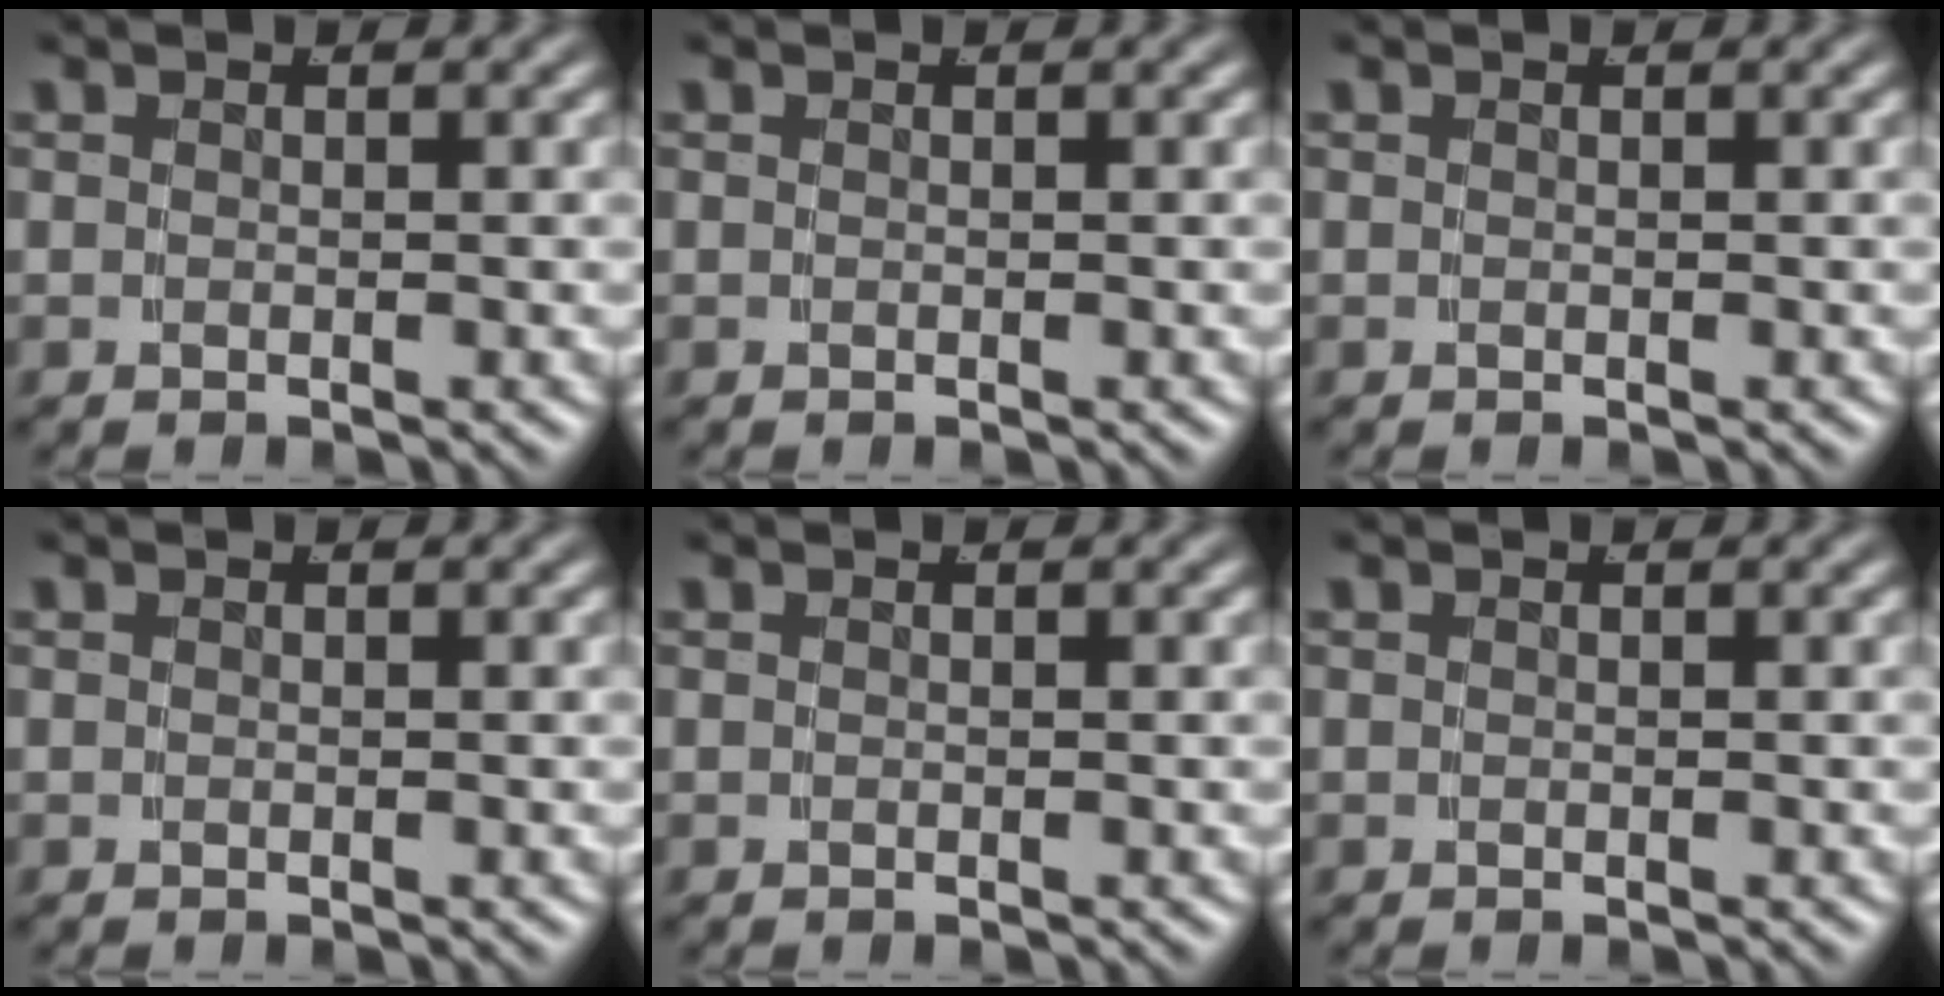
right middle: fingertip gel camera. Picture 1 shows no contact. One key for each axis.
{"total": 0.0}
{"total": 0.0}
{"total": 0.0}
{"total": 0.0}
{"total": 0.0}